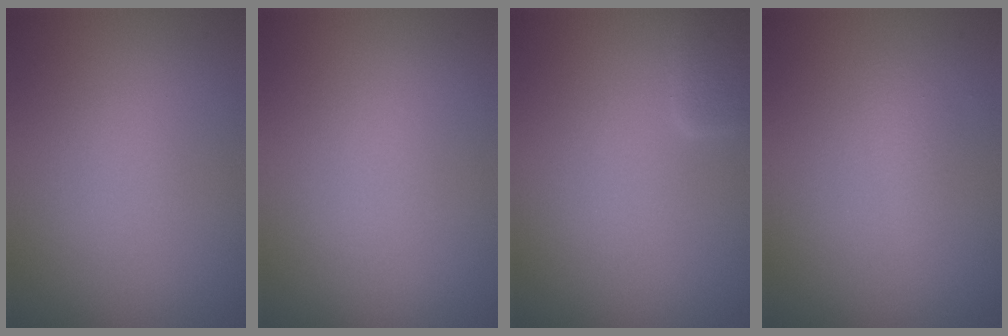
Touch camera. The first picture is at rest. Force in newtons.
{"total": 0.0}
{"total": 1.4, "press": 1.4, "slide": 0.1}
{"total": 1.1, "press": 1.1, "slide": 0.1}